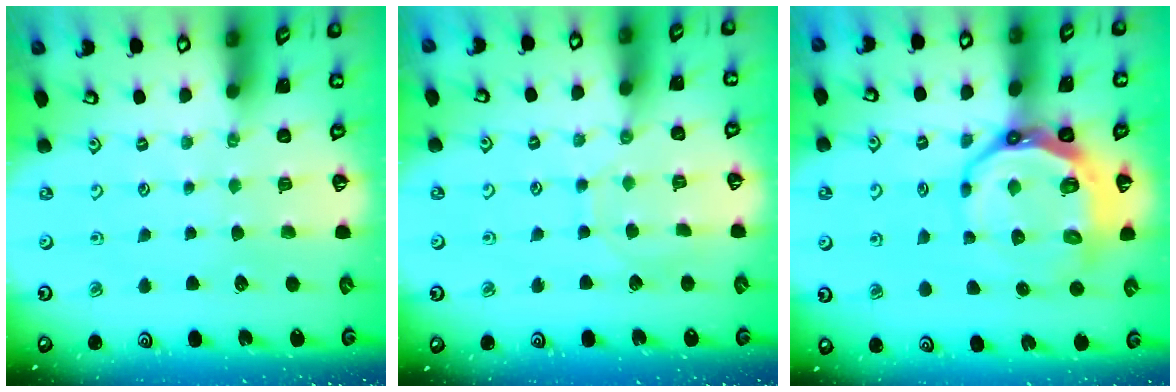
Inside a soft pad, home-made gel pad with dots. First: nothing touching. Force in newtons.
{"total": 6.3, "press": 6.3, "slide": 0.7}
{"total": 13.2, "press": 12.5, "slide": 4.3}